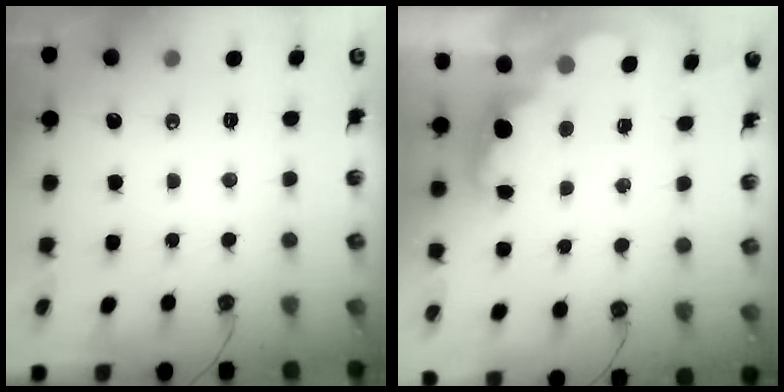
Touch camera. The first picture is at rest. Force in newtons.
{"total": 2.4, "press": 2.3, "slide": 0.5}